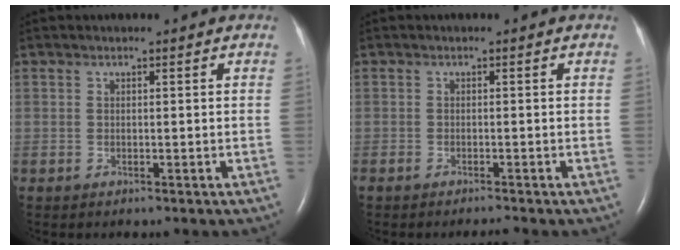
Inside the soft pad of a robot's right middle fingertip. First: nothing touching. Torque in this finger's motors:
{"motor_torque": [-0.28, 0.15, 0.01, 0.00]}